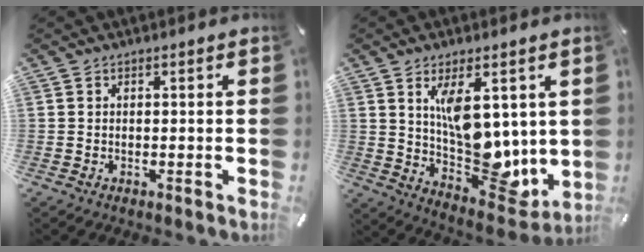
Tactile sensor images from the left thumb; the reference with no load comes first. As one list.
[{"total": 14.5, "force": [4.3, 8.2, 11.2], "torque": [-0.164, -0.046, 0.084]}]